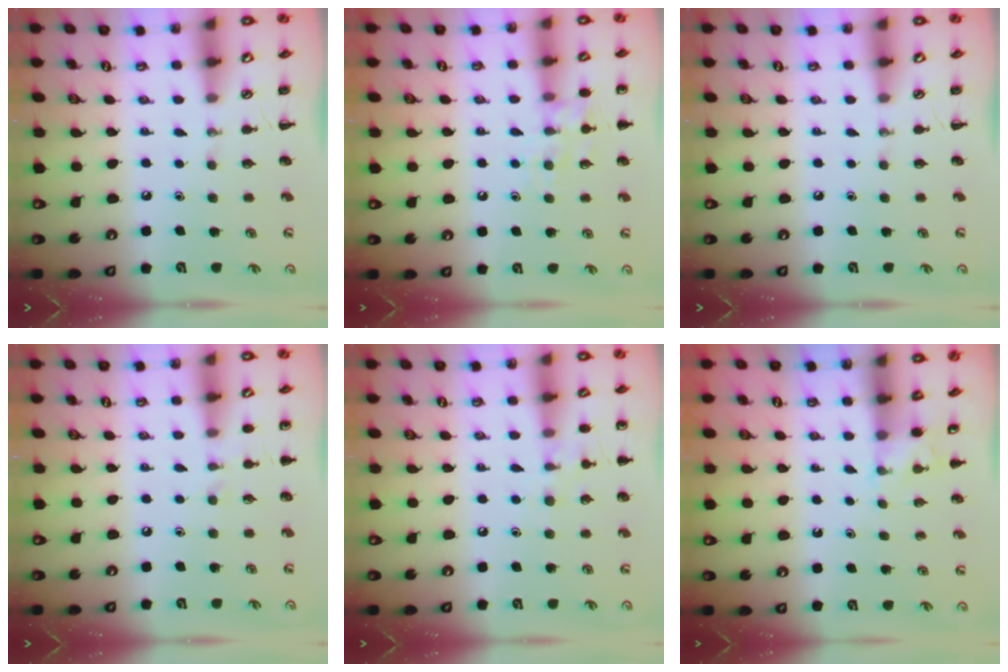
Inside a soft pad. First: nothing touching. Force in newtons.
{"total": 8.9, "press": 8.8, "slide": 1.2}
{"total": 0.0}
{"total": 5.0, "press": 4.7, "slide": 1.6}
{"total": 7.5, "press": 7.2, "slide": 2.2}
{"total": 2.6, "press": 2.4, "slide": 1.0}